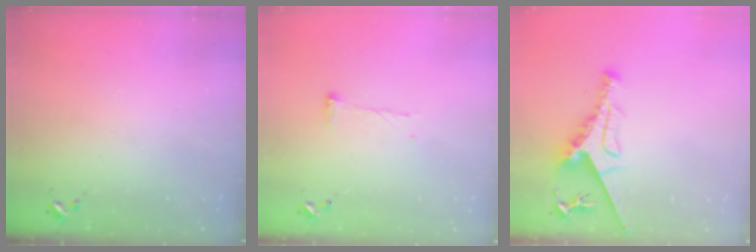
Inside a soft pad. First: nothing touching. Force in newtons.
{"total": 6.6, "press": 6.6, "slide": 0.3}
{"total": 10.2, "press": 10.1, "slide": 1.4}